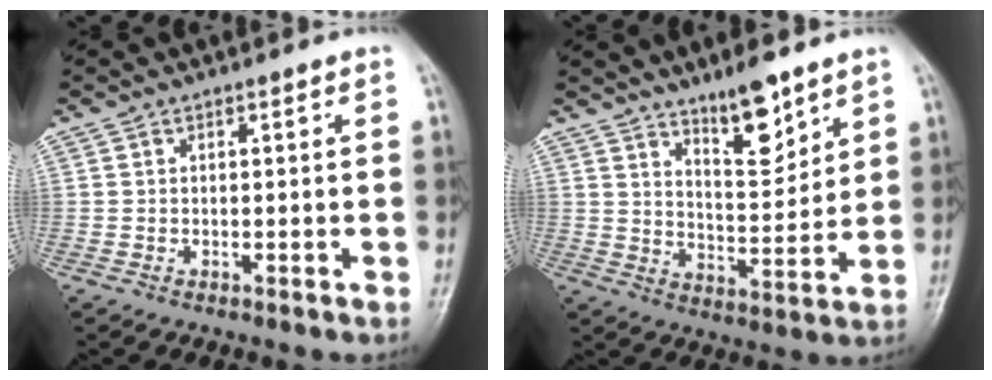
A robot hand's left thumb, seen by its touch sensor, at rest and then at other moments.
{"total": 9.4, "force": [6.7, 2.9, 6.0], "torque": [-0.078, -0.058, 0.116]}